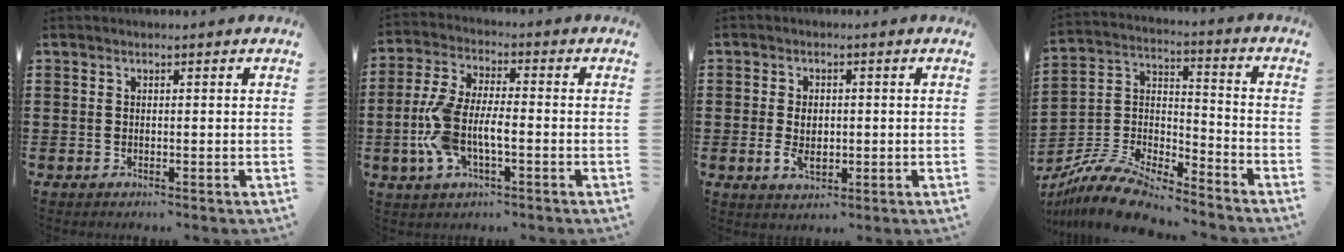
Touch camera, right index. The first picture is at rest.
{"total": 8.7, "force": [-2.2, 4.0, 7.5], "torque": [-0.190, -0.013, -0.051]}
{"total": 3.6, "force": [-0.3, 2.4, 2.7], "torque": [-0.053, 0.008, -0.006]}
{"total": 10.2, "force": [-9.3, 2.1, 3.8], "torque": [-0.085, 0.018, -0.187]}